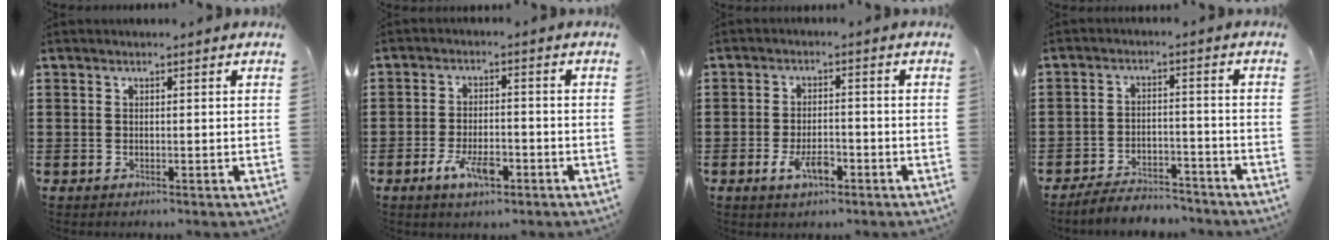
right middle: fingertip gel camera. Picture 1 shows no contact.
{"total": 5.4, "force": [-2.9, 2.1, 4.1], "torque": [-0.085, 0.003, -0.056]}
{"total": 4.5, "force": [-2.1, 1.8, 3.5], "torque": [-0.071, 0.001, -0.041]}
{"total": 4.6, "force": [-4.5, 0.7, 0.6], "torque": [-0.011, 0.009, -0.092]}